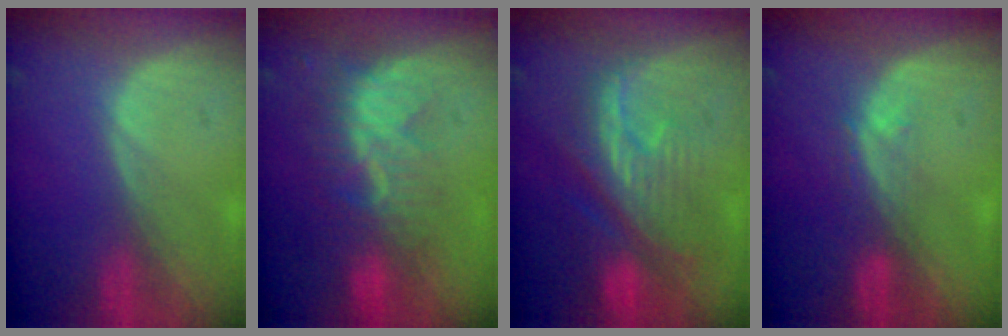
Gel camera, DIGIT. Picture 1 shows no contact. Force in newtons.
{"total": 8.6, "press": 7.8, "slide": 3.5}
{"total": 10.1, "press": 8.9, "slide": 4.7}
{"total": 2.9, "press": 2.4, "slide": 1.7}